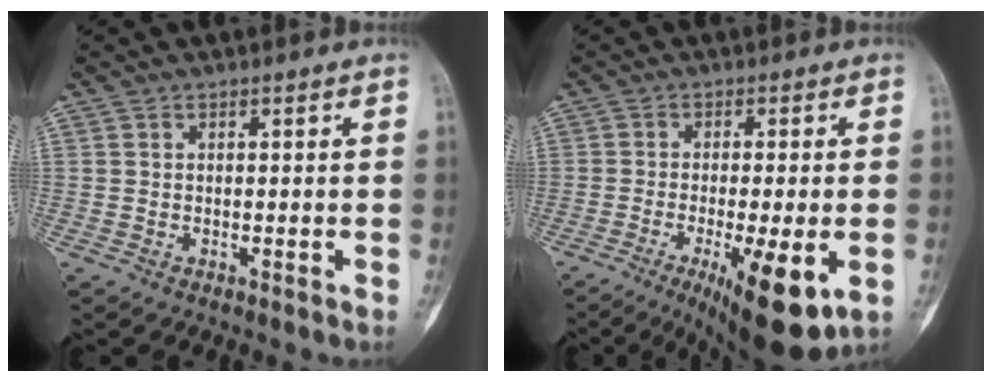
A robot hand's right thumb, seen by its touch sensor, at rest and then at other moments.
{"total": 14.1, "force": [-5.0, 3.7, 12.7], "torque": [-0.166, -0.012, -0.063]}